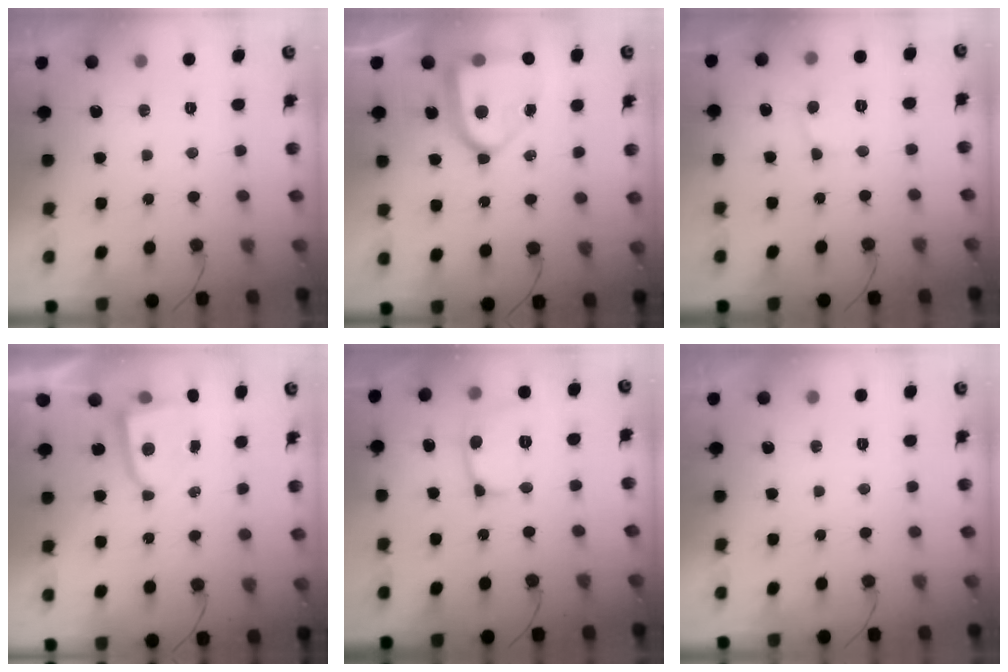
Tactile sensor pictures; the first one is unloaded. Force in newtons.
{"total": 15.3, "press": 15.2, "slide": 1.5}
{"total": 2.4, "press": 2.4, "slide": 0.1}
{"total": 3.5, "press": 3.5, "slide": 0.4}
{"total": 12.5, "press": 12.4, "slide": 1.2}
{"total": 0.0}